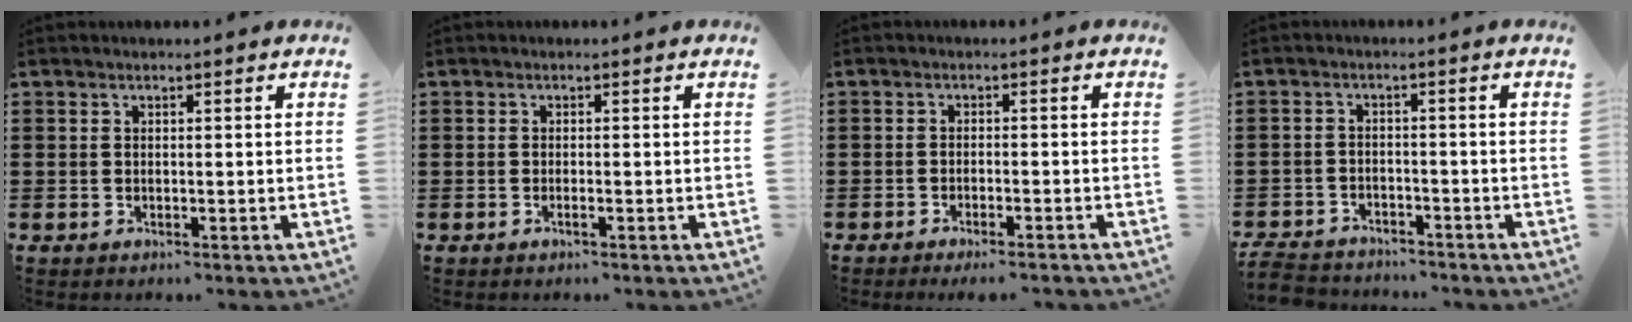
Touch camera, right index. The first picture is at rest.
{"total": 0.7, "force": [-0.3, 0.0, 0.6], "torque": [-0.011, -0.004, -0.006]}
{"total": 1.8, "force": [-1.7, -0.2, 0.8], "torque": [-0.021, -0.004, -0.034]}
{"total": 3.5, "force": [-3.4, 0.6, 0.1], "torque": [-0.021, -0.002, -0.077]}